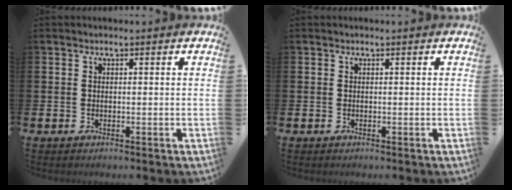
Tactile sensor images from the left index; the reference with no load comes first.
{"total": 0.0}